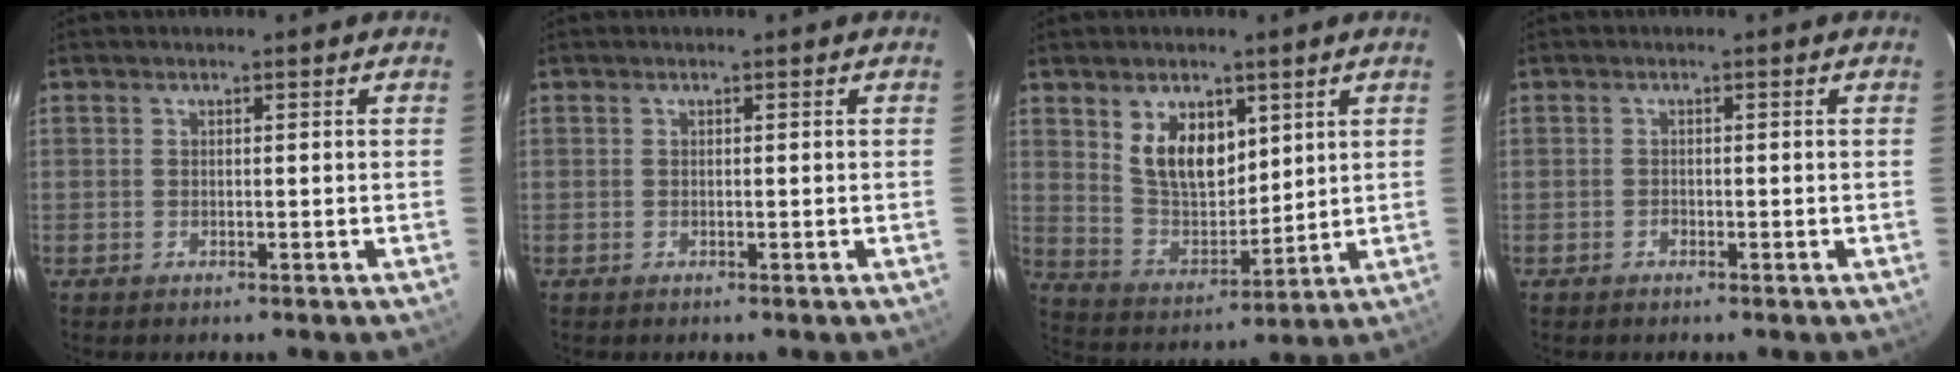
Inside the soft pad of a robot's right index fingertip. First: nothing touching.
{"total": 0.0}
{"total": 10.5, "force": [4.9, 6.1, 7.0], "torque": [-0.126, 0.001, 0.108]}
{"total": 0.7, "force": [-0.5, 0.4, 0.0], "torque": [-0.001, 0.001, -0.009]}